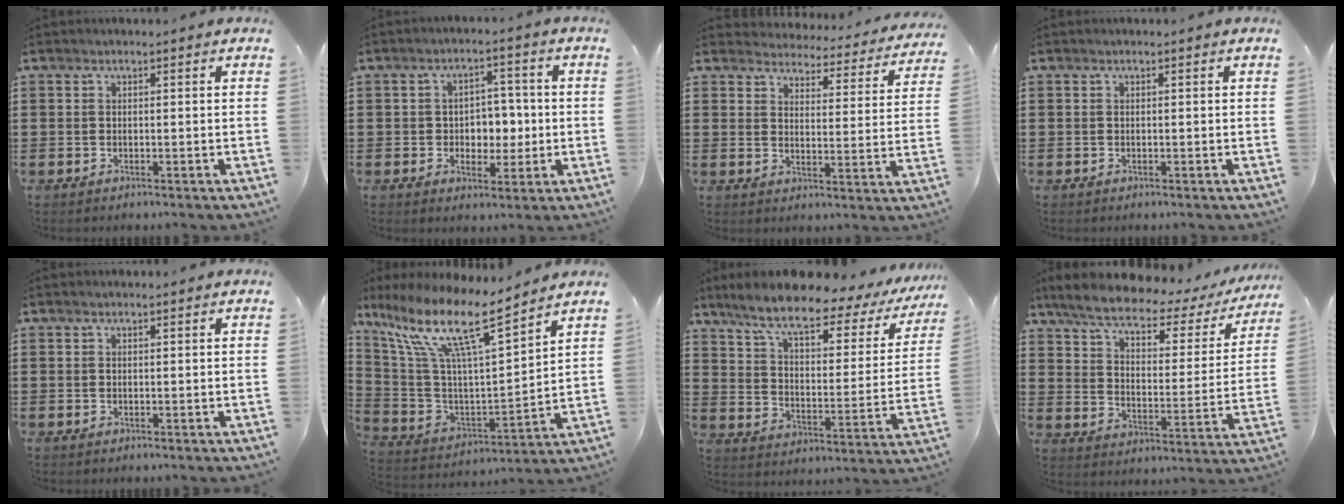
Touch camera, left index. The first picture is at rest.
{"total": 4.9, "force": [-0.2, 4.1, 2.7], "torque": [-0.049, 0.006, -0.012]}
{"total": 4.1, "force": [4.1, 0.2, 0.0], "torque": [-0.018, -0.040, 0.067]}
{"total": 0.0}
{"total": 0.0}
{"total": 14.0, "force": [9.0, 2.4, 10.5], "torque": [-0.233, -0.049, 0.147]}
{"total": 9.4, "force": [7.2, 1.4, 5.8], "torque": [-0.131, -0.040, 0.116]}
{"total": 7.3, "force": [5.6, 1.4, 4.5], "torque": [-0.110, -0.029, 0.092]}